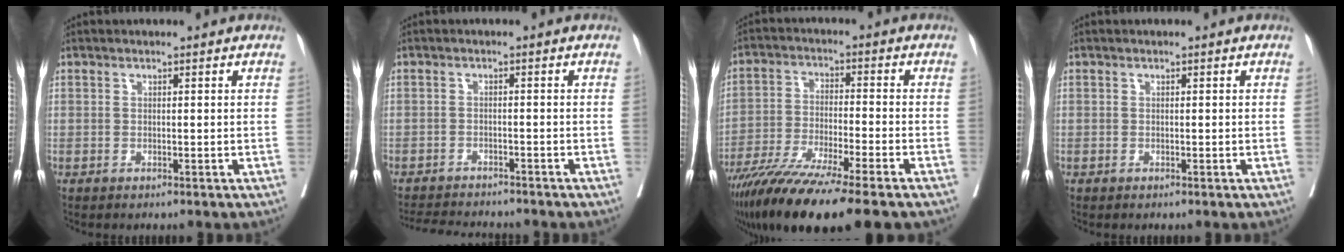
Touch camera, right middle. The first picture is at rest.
{"total": 8.3, "force": [-7.9, 1.0, 2.4], "torque": [-0.036, -0.006, -0.116]}
{"total": 15.4, "force": [-11.4, 0.0, 10.3], "torque": [-0.184, -0.048, -0.192]}
{"total": 0.6, "force": [0.5, 0.2, -0.1], "torque": [0.007, 0.007, 0.007]}